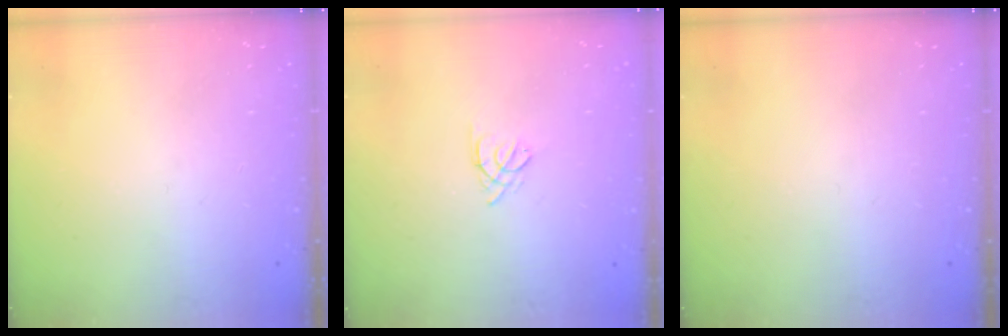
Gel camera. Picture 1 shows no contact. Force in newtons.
{"total": 3.0, "press": 2.9, "slide": 0.7}
{"total": 0.0}